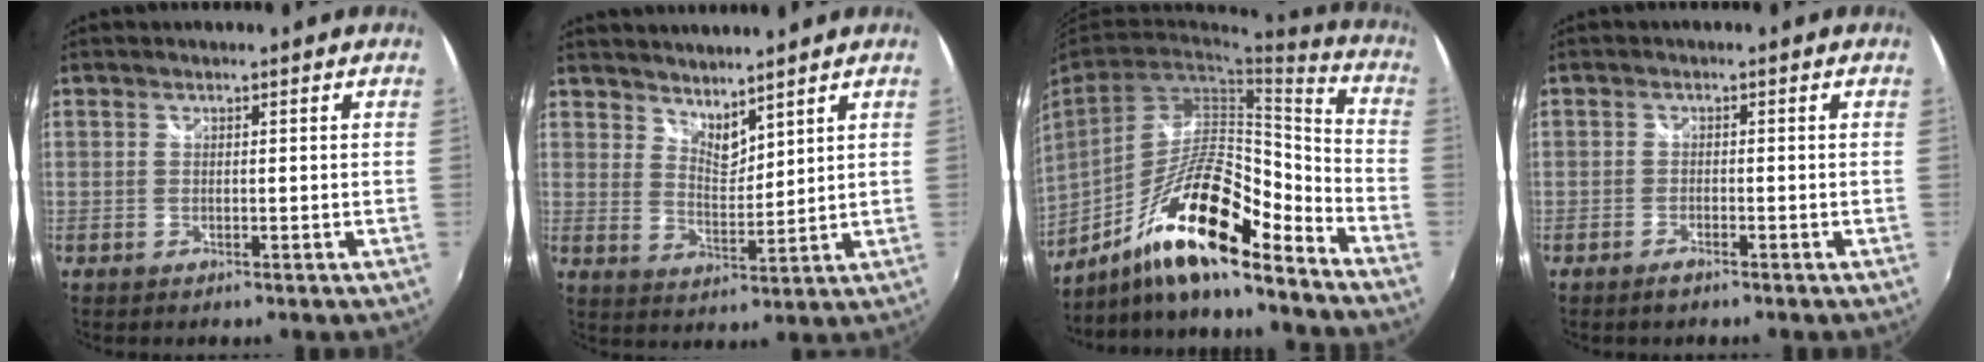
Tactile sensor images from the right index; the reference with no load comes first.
{"total": 5.4, "force": [4.9, 1.5, 1.6], "torque": [-0.018, -0.005, 0.088]}
{"total": 18.0, "force": [-11.8, 3.7, 13.2], "torque": [-0.241, -0.008, -0.218]}
{"total": 1.5, "force": [-1.3, 0.4, 0.7], "torque": [-0.019, -0.003, -0.028]}